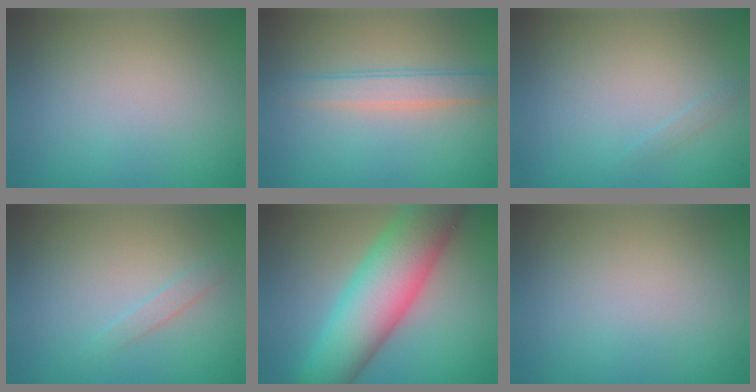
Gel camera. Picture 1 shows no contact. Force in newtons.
{"total": 2.6, "press": 2.6, "slide": 0.0}
{"total": 0.5, "press": 0.5, "slide": 0.0}
{"total": 1.0, "press": 1.0, "slide": 0.0}
{"total": 10.5, "press": 10.4, "slide": 0.5}
{"total": 0.0}